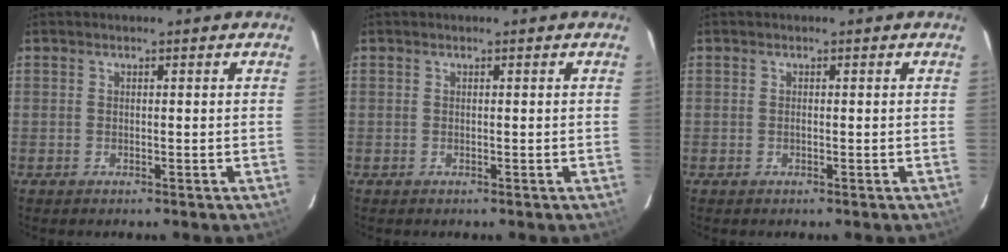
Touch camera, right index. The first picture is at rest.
{"total": 0.0}
{"total": 0.0}